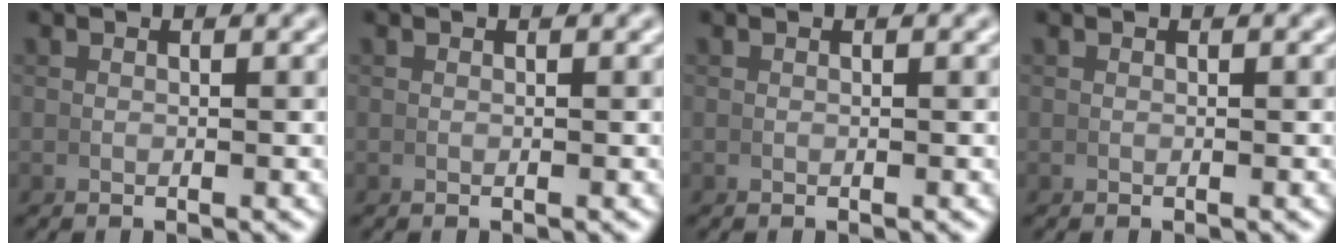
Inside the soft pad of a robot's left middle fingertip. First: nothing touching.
{"total": 0.0}
{"total": 0.0}
{"total": 0.0}